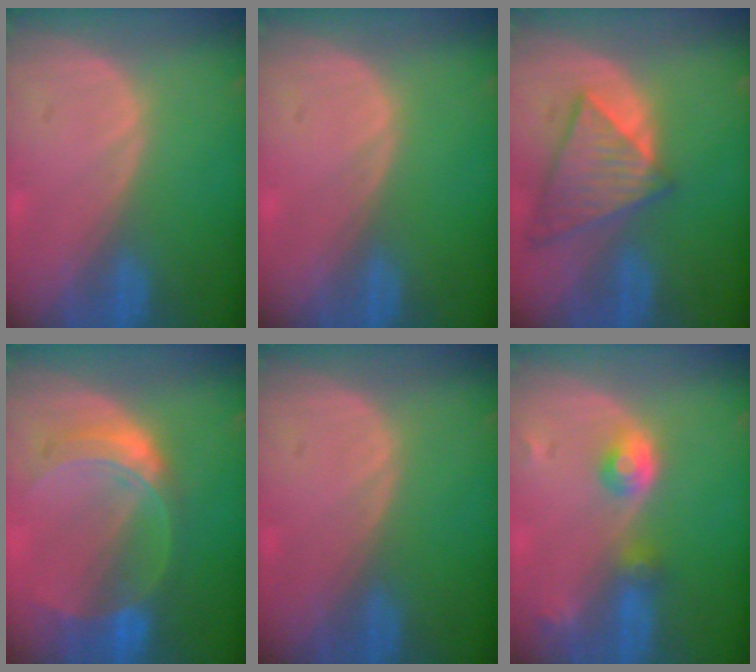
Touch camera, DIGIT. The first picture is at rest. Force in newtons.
{"total": 0.0}
{"total": 8.4, "press": 7.4, "slide": 4.1}
{"total": 7.7, "press": 6.7, "slide": 3.8}
{"total": 0.0}
{"total": 4.2, "press": 4.0, "slide": 1.4}